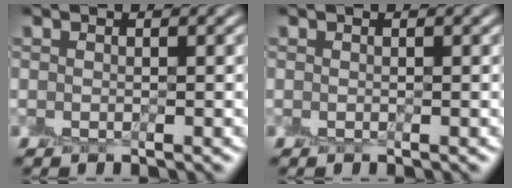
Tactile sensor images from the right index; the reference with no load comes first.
{"total": 0.0}